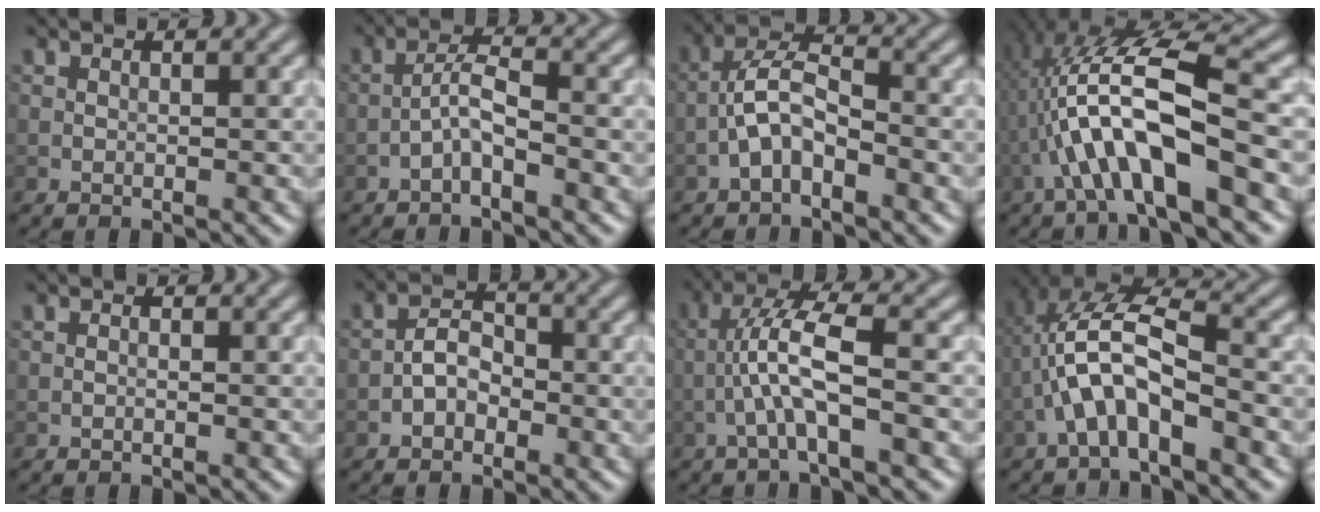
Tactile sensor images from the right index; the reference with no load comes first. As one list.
[{"total": 2.5, "force": [-1.4, 0.4, 2.0], "torque": [-0.039, 0.012, -0.033]}, {"total": 3.8, "force": [-2.0, 1.5, 2.9], "torque": [-0.052, 0.016, -0.045]}, {"total": 9.4, "force": [-2.3, 2.3, 8.8], "torque": [-0.168, 0.020, -0.040]}, {"total": 0.0}, {"total": 2.6, "force": [-1.2, 1.7, 1.6], "torque": [-0.026, 0.010, -0.026]}, {"total": 5.1, "force": [-1.6, 0.7, 4.8], "torque": [-0.095, 0.021, -0.035]}, {"total": 6.7, "force": [-2.4, 2.3, 5.9], "torque": [-0.120, 0.022, -0.045]}]